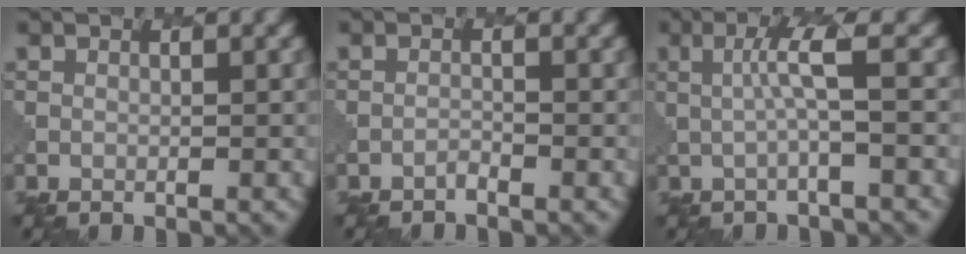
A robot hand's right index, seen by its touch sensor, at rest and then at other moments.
{"total": 0.5, "force": [-0.5, 0.0, -0.1], "torque": [0.003, 0.001, -0.011]}
{"total": 3.2, "force": [0.5, 0.3, 3.1], "torque": [-0.056, -0.001, 0.009]}